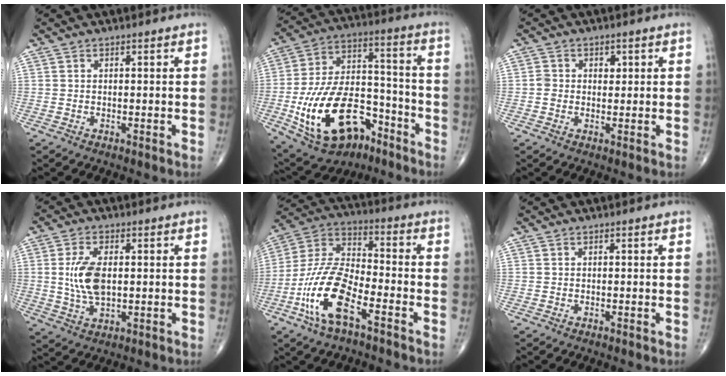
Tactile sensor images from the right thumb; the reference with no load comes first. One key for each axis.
{"total": 22.7, "fx": -9.9, "fy": 13.2, "fz": 15.7, "tx": -0.268, "ty": 0.072, "tz": -0.151}
{"total": 2.7, "fx": 0.4, "fy": 2.4, "fz": 1.3, "tx": 0.000, "ty": 0.003, "tz": 0.003}
{"total": 8.3, "fx": 0.7, "fy": 4.2, "fz": 7.1, "tx": -0.146, "ty": -0.005, "tz": 0.017}
{"total": 15.4, "fx": -7.0, "fy": 6.0, "fz": 12.4, "tx": -0.257, "ty": 0.040, "tz": -0.138}
{"total": 0.0}